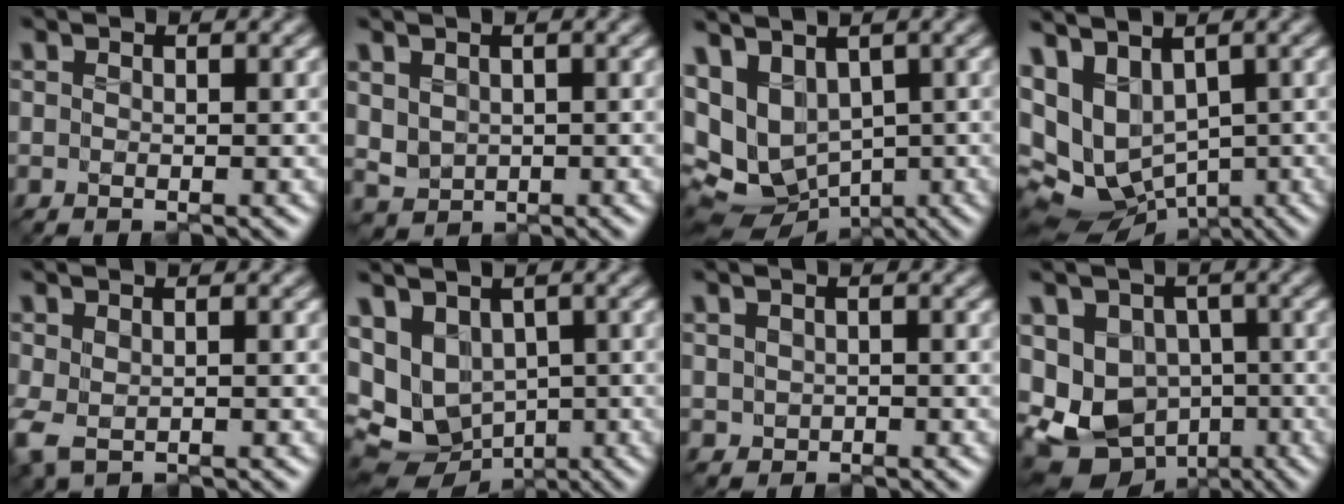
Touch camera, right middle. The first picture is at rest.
{"total": 1.8, "force": [0.5, 1.6, 0.7], "torque": [-0.027, -0.003, 0.015]}
{"total": 7.3, "force": [0.6, 5.4, 4.9], "torque": [-0.104, 0.006, 0.041]}
{"total": 8.8, "force": [0.6, 6.2, 6.2], "torque": [-0.125, 0.005, 0.045]}
{"total": 1.9, "force": [-0.1, 1.1, 1.6], "torque": [-0.051, 0.003, 0.000]}
{"total": 8.7, "force": [0.6, 7.0, 5.1], "torque": [-0.118, 0.012, 0.030]}
{"total": 0.6, "force": [0.3, 0.5, -0.1], "torque": [-0.002, 0.002, 0.009]}
{"total": 11.0, "force": [-3.1, 9.3, 5.1], "torque": [-0.099, -0.013, -0.062]}